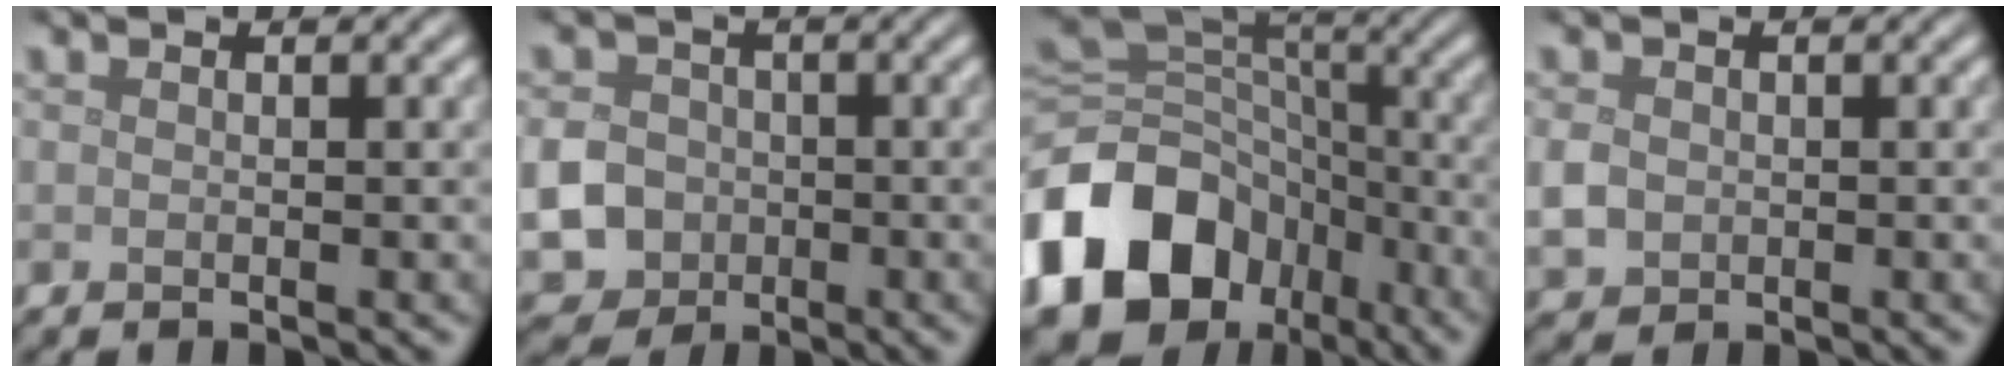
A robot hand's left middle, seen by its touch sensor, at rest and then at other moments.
{"total": 8.7, "force": [-2.0, 8.0, 2.9], "torque": [-0.070, -0.018, -0.067]}
{"total": 15.1, "force": [-6.8, 11.5, 7.1], "torque": [-0.177, -0.016, -0.121]}
{"total": 2.2, "force": [-0.1, 1.9, 1.1], "torque": [-0.027, -0.004, -0.004]}